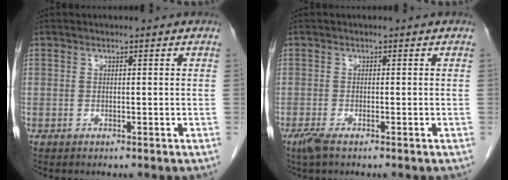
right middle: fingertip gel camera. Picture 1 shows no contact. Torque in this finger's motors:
{"motor_torque": [0.37, -0.17, 0.01, 0.02]}